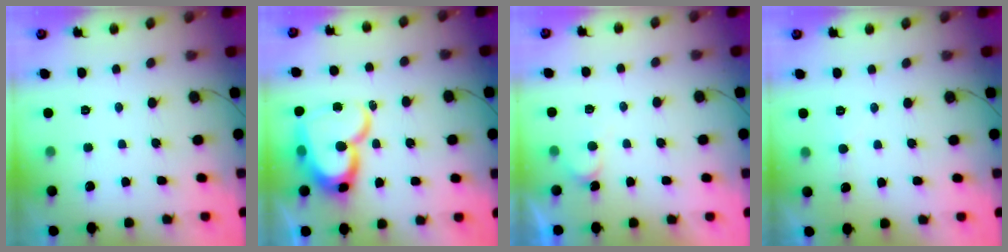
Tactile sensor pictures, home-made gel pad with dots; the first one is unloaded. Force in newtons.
{"total": 18.8, "press": 18.8, "slide": 1.8}
{"total": 3.8, "press": 3.8, "slide": 0.3}
{"total": 3.9, "press": 3.9, "slide": 0.4}